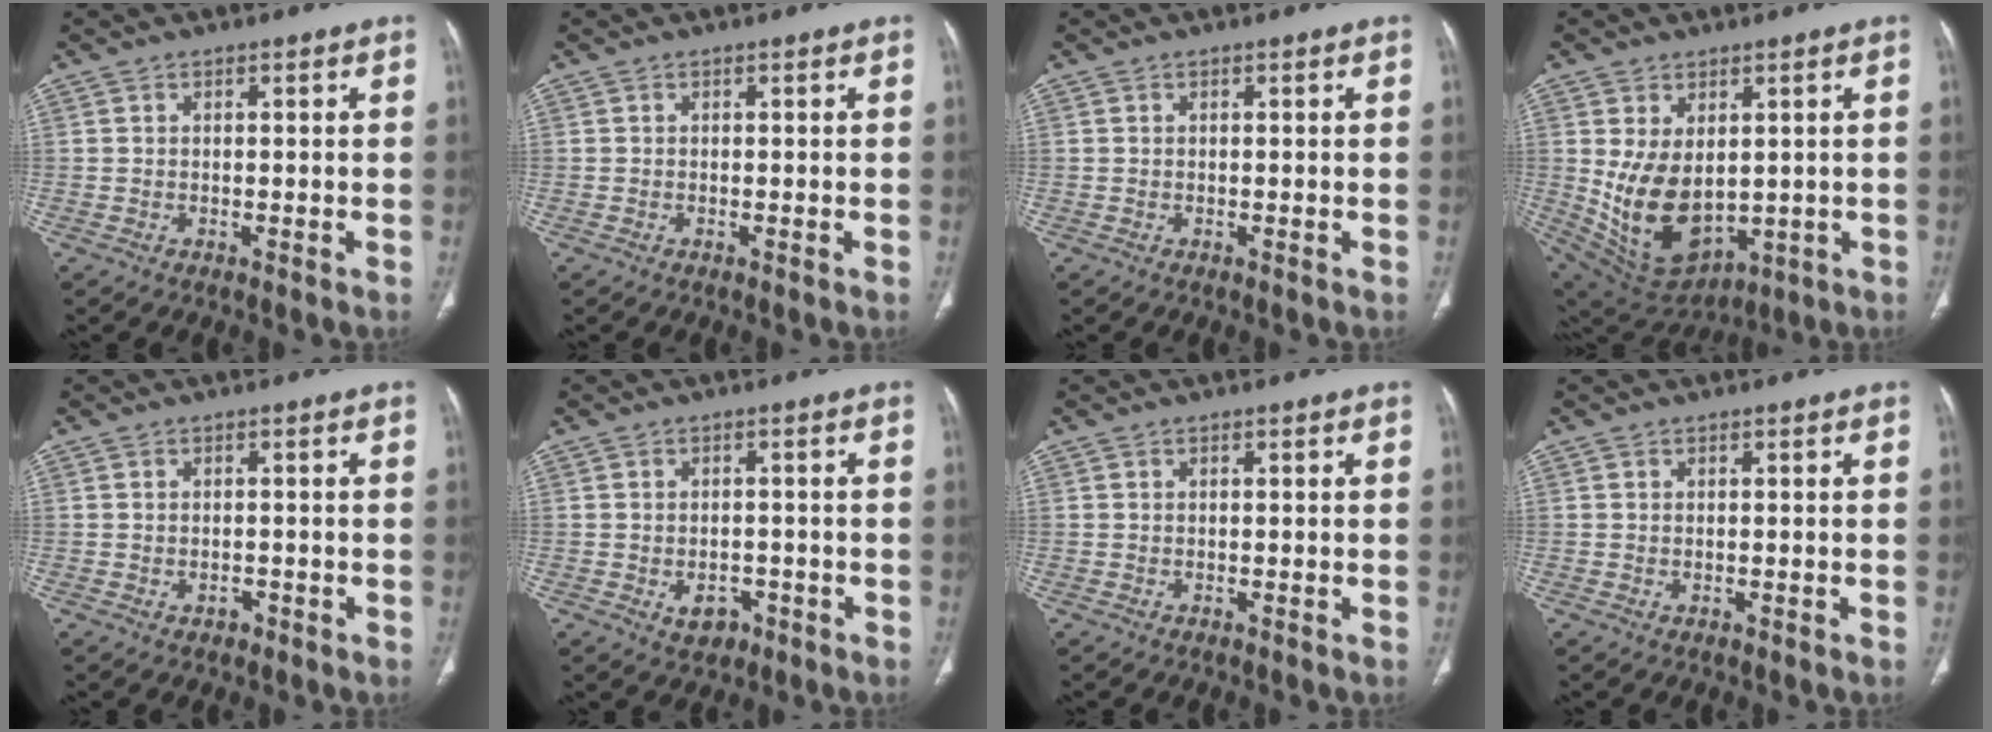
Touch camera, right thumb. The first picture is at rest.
{"total": 0.0}
{"total": 0.0}
{"total": 14.4, "force": [0.4, 9.4, 10.9], "torque": [-0.176, -0.018, 0.045]}
{"total": 1.4, "force": [-0.6, 1.1, 0.7], "torque": [-0.010, 0.008, -0.004]}
{"total": 3.9, "force": [-1.6, 2.9, 2.2], "torque": [-0.020, 0.009, -0.014]}
{"total": 0.0}
{"total": 0.0}